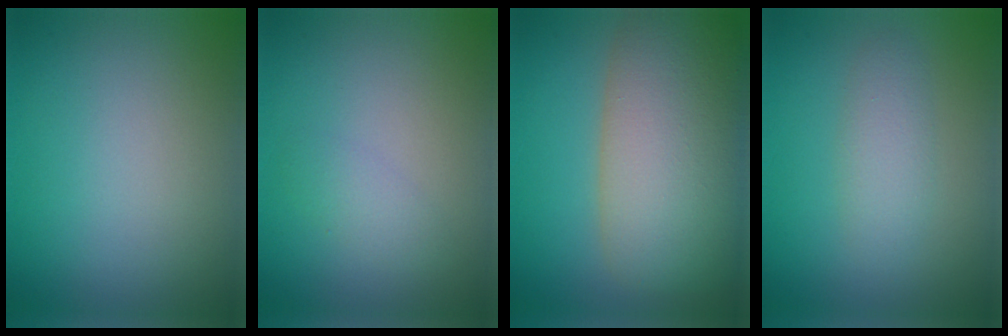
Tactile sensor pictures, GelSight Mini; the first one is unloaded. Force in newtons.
{"total": 1.5, "press": 1.5, "slide": 0.1}
{"total": 12.2, "press": 12.1, "slide": 0.7}
{"total": 2.3, "press": 2.3, "slide": 0.0}